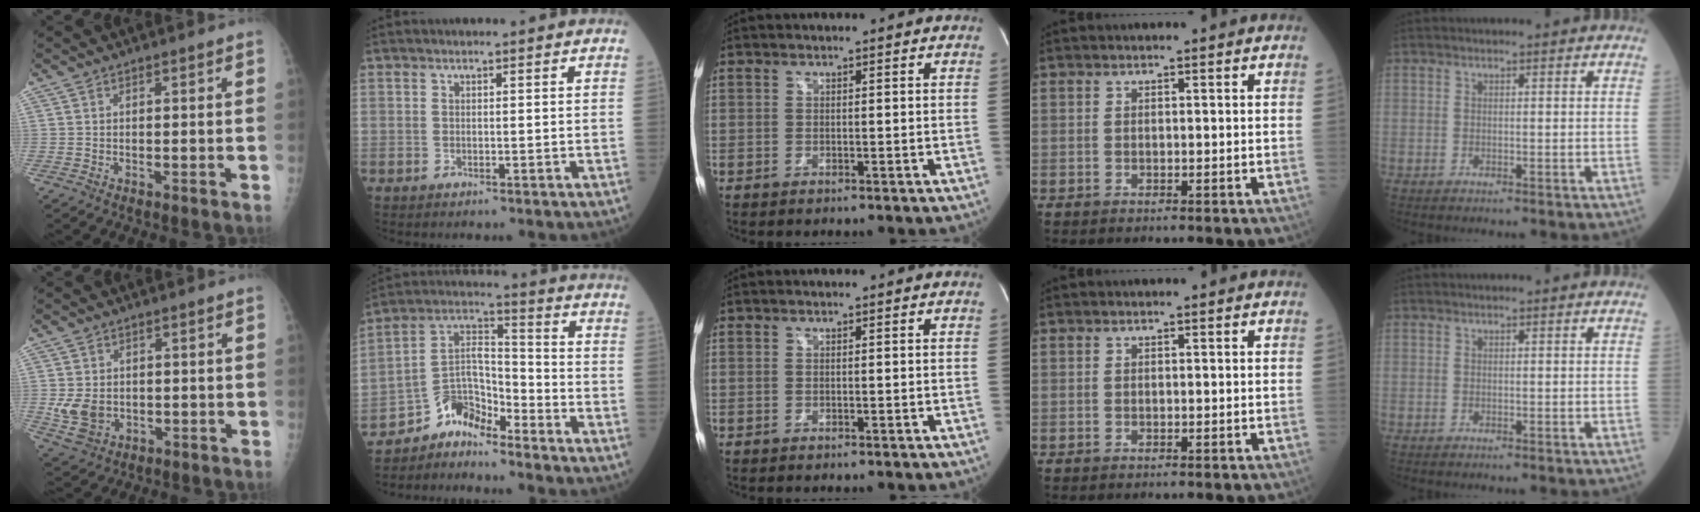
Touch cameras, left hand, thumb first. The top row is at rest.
{"thumb": {"total": 6.2, "force": [-0.7, 4.9, 3.7], "torque": [-0.059, -0.004, 0.000]}, "index": {"total": 6.5, "force": [-6.1, 1.8, 1.1], "torque": [-0.018, 0.036, -0.119]}}